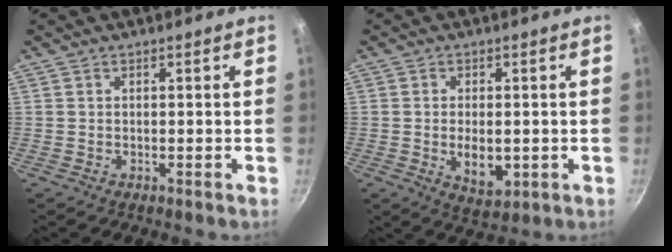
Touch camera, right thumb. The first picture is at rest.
{"total": 6.6, "force": [-1.0, 3.7, 5.3], "torque": [-0.077, -0.008, -0.005]}